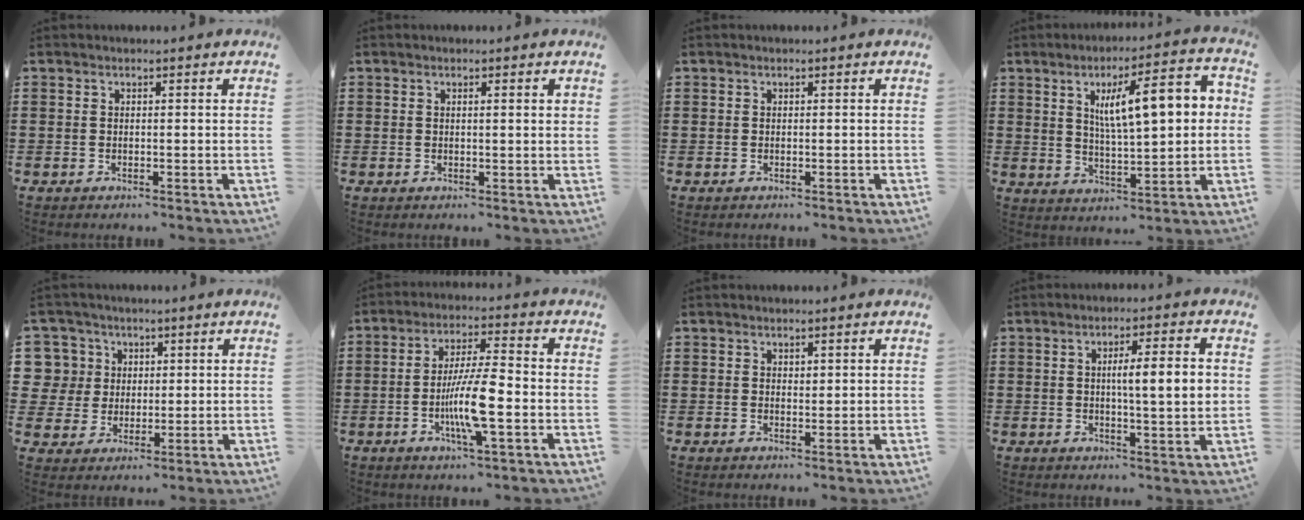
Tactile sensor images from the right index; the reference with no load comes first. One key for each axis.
{"total": 0.9, "fx": 0.3, "fy": 0.0, "fz": 0.8, "tx": -0.016, "ty": 0.000, "tz": 0.004}
{"total": 0.0}
{"total": 10.4, "fx": 2.6, "fy": 3.0, "fz": 9.6, "tx": -0.161, "ty": 0.002, "tz": 0.038}
{"total": 6.3, "fx": 1.6, "fy": 6.0, "fz": 0.6, "tx": -0.061, "ty": 0.012, "tz": 0.028}
{"total": 9.3, "fx": -2.5, "fy": 1.3, "fz": 8.9, "tx": -0.172, "ty": -0.009, "tz": -0.051}
{"total": 0.8, "fx": 0.7, "fy": 0.4, "fz": 0.1, "tx": -0.003, "ty": 0.001, "tz": 0.014}
{"total": 6.8, "fx": 0.7, "fy": 1.0, "fz": 6.7, "tx": -0.115, "ty": -0.001, "tz": 0.006}